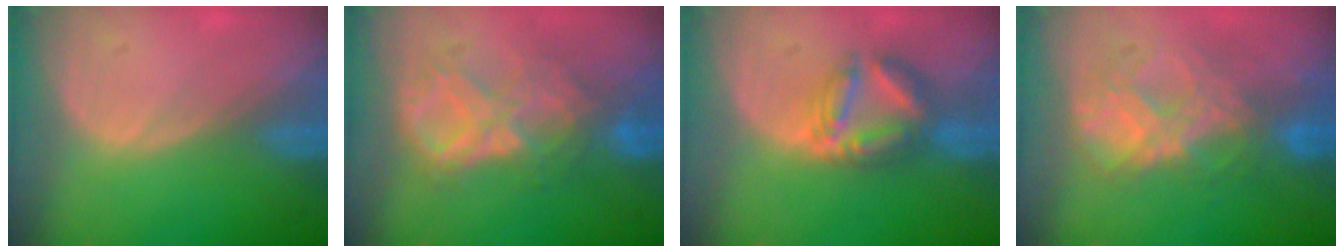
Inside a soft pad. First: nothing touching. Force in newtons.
{"total": 8.8, "press": 7.7, "slide": 4.2}
{"total": 6.2, "press": 6.2, "slide": 0.4}
{"total": 8.6, "press": 7.5, "slide": 4.1}